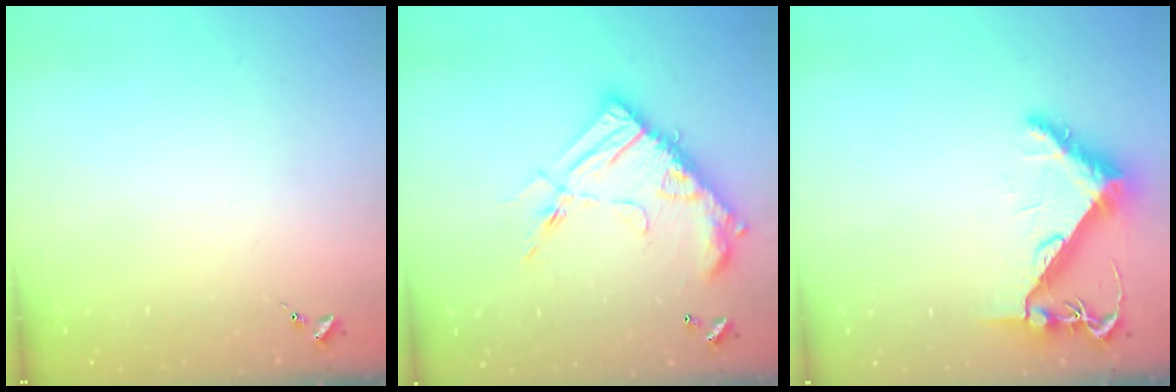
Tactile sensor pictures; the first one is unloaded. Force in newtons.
{"total": 18.6, "press": 18.5, "slide": 1.7}
{"total": 8.3, "press": 8.2, "slide": 1.0}